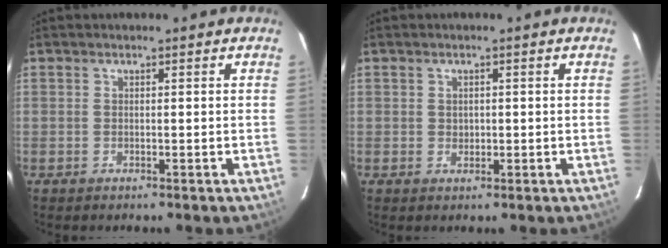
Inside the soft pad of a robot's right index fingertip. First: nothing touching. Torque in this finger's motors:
{"motor_torque": [-0.11, 0.00, -0.07, -0.01]}